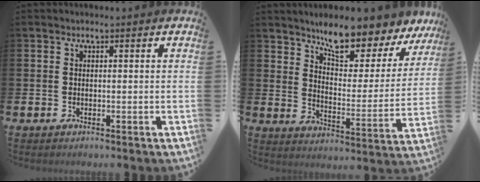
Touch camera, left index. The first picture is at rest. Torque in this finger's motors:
{"motor_torque": [1.17, -0.97, 1.05, 0.21]}